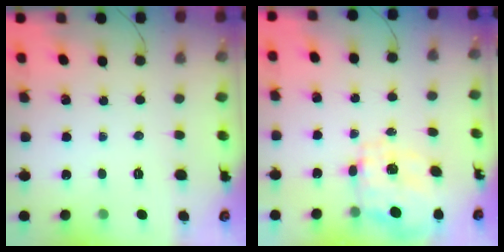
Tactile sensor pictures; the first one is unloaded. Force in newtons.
{"total": 3.4, "press": 3.2, "slide": 1.1}